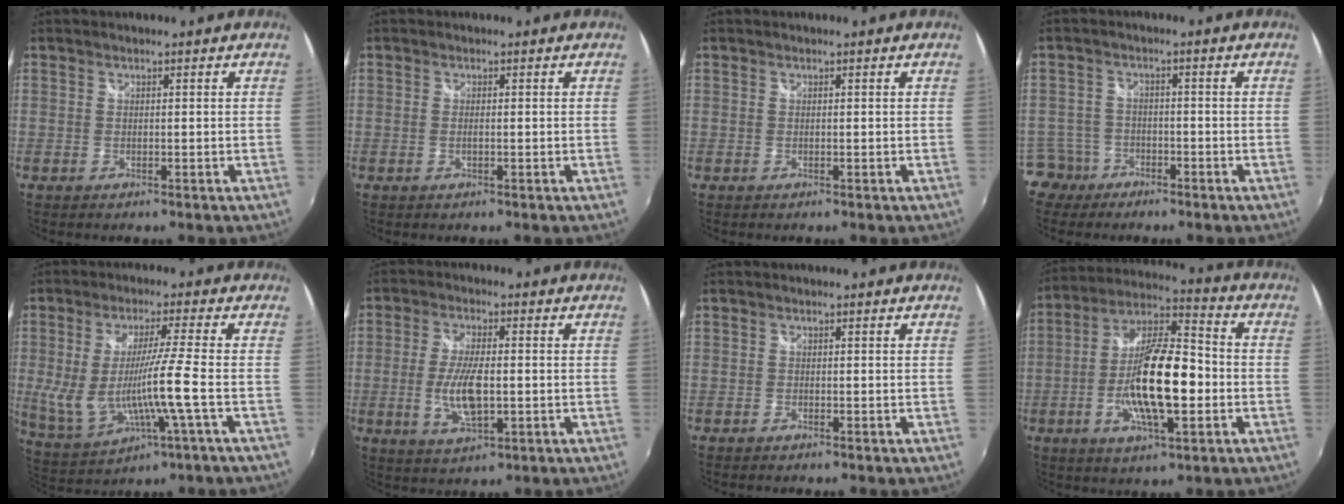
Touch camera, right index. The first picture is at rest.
{"total": 0.8, "force": [-0.2, 0.2, 0.7], "torque": [-0.016, -0.001, -0.004]}
{"total": 0.0}
{"total": 4.8, "force": [-3.1, 3.6, -0.1], "torque": [-0.009, 0.016, -0.063]}
{"total": 11.3, "force": [-1.6, 0.5, 11.2], "torque": [-0.219, -0.022, -0.010]}
{"total": 8.5, "force": [-1.3, 3.2, 7.7], "torque": [-0.155, -0.008, -0.022]}
{"total": 0.5, "force": [-0.5, 0.2, 0.1], "torque": [-0.003, -0.003, -0.011]}
{"total": 17.0, "force": [-3.6, 5.1, 15.8], "torque": [-0.297, 0.002, -0.068]}